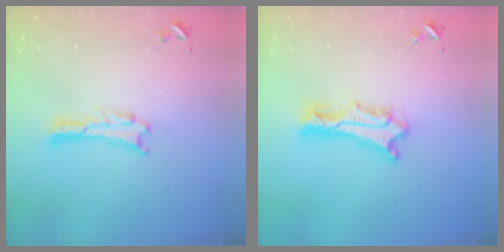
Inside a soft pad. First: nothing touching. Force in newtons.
{"total": 4.7, "press": 4.6, "slide": 0.3}